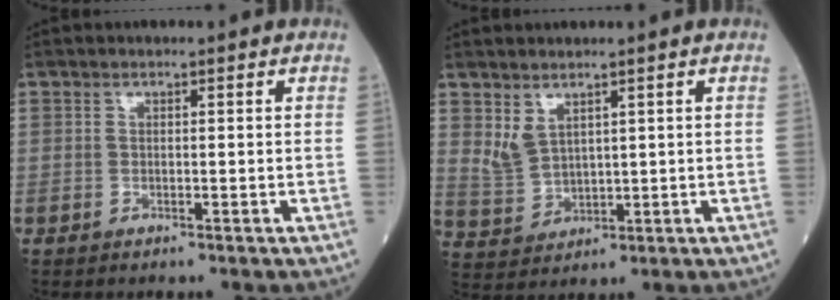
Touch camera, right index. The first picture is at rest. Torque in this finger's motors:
{"motor_torque": [-0.17, 0.05, 0.00, 0.01]}